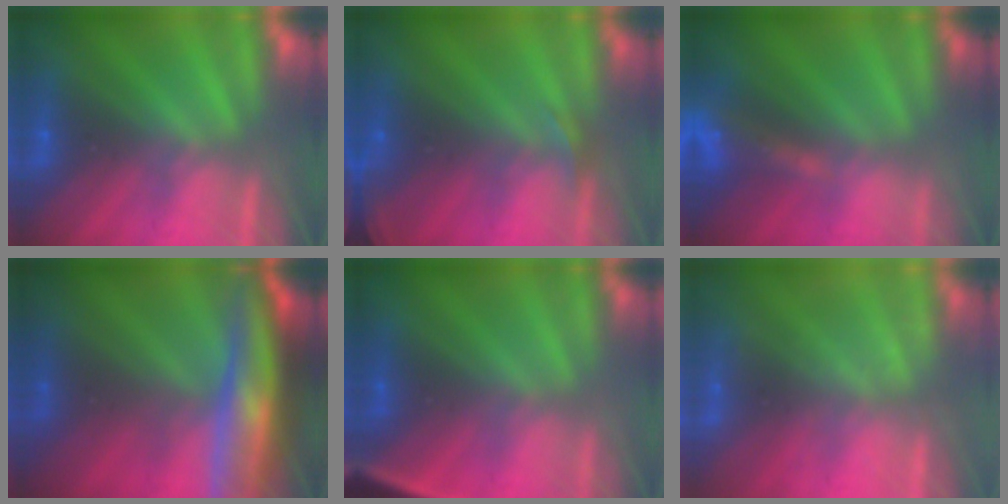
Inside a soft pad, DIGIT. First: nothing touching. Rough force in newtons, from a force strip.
{"total": 2.7}
{"total": 5.7}
{"total": 8.0}
{"total": 2.8}
{"total": 2.3}